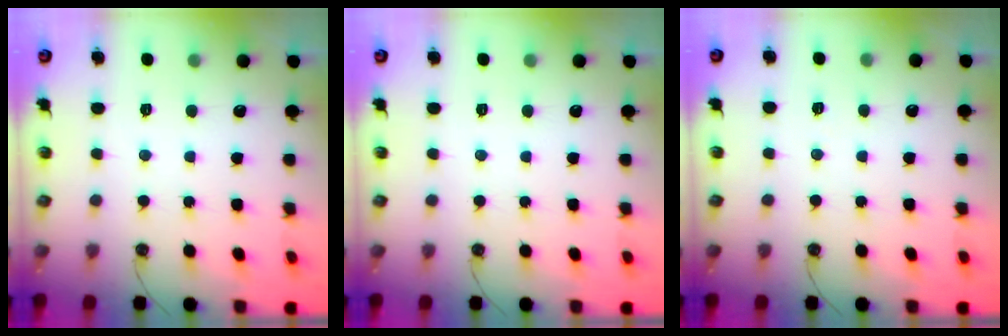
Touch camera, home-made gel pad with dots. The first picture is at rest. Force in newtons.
{"total": 0.0}
{"total": 3.7, "press": 1.6, "slide": 3.3}